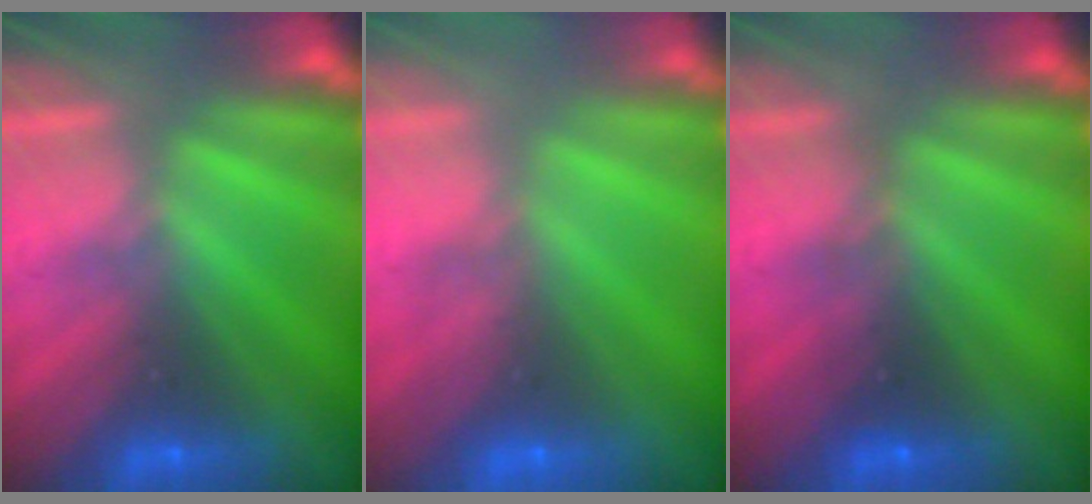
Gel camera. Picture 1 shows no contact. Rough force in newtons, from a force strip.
{"total": 4.6}
{"total": 2.3}